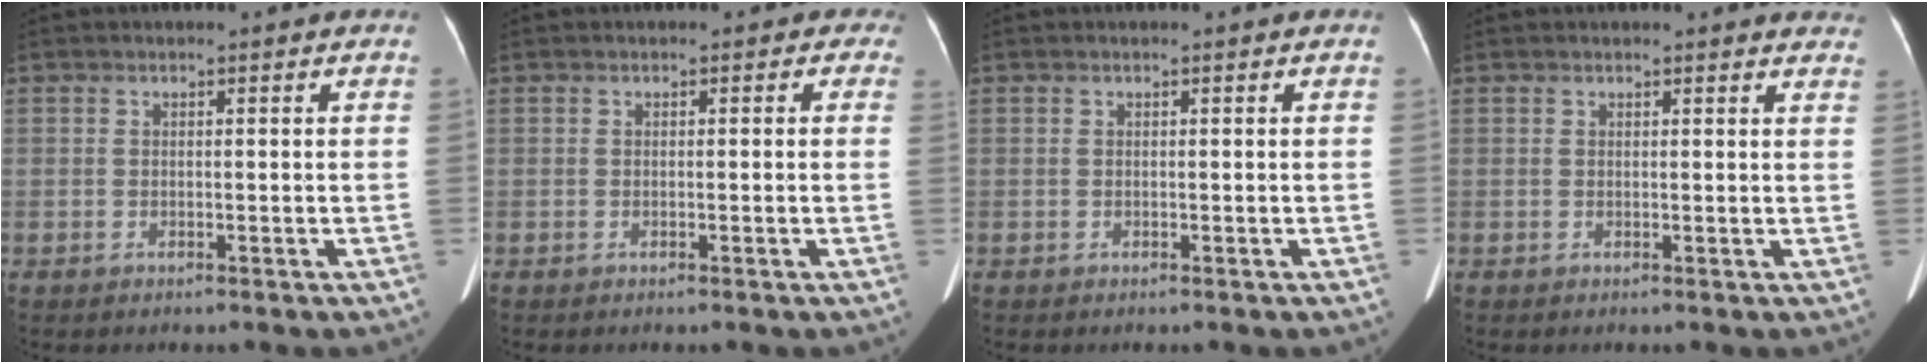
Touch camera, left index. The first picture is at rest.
{"total": 0.8, "force": [-0.2, 0.8, 0.1], "torque": [0.015, 0.002, -0.017]}
{"total": 0.0}
{"total": 6.8, "force": [6.5, 1.5, 1.4], "torque": [0.005, -0.007, 0.040]}